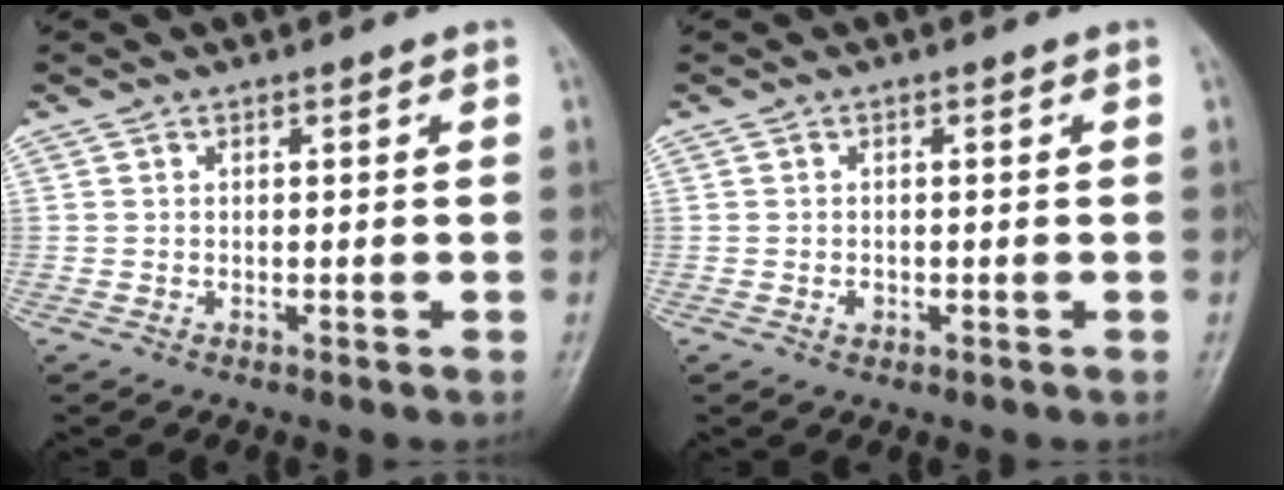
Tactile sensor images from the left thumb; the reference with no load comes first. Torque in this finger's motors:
{"motor_torque": [0.07, 0.21, 0.22, 0.00, 0.00]}